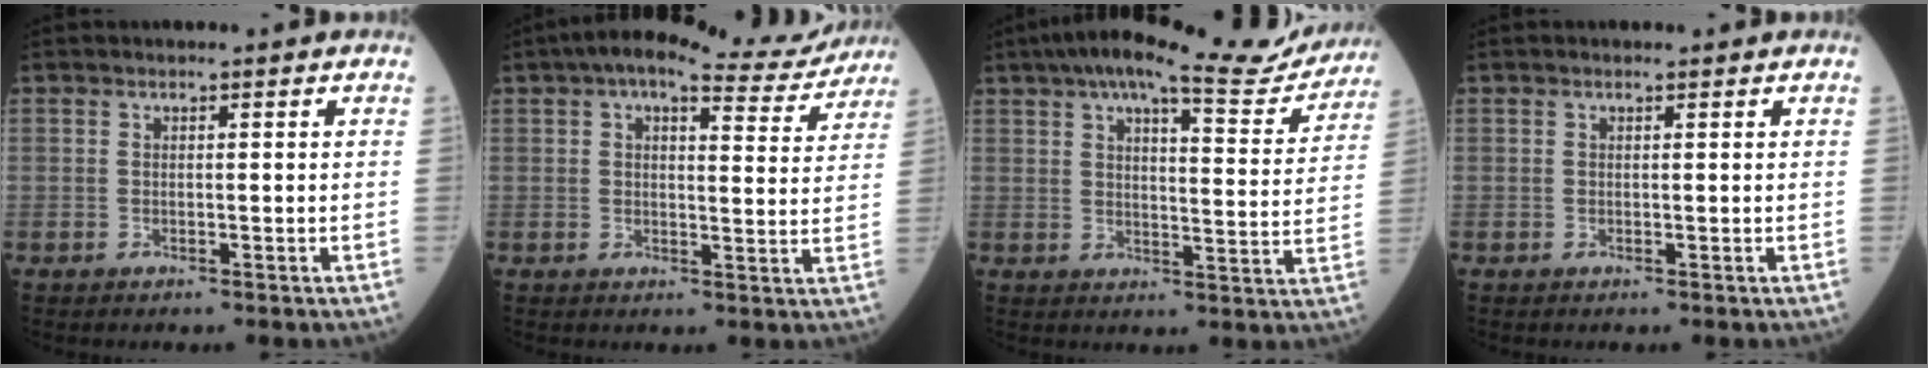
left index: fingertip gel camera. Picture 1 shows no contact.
{"total": 12.0, "force": [10.4, 2.8, 5.2], "torque": [-0.069, 0.011, 0.120]}
{"total": 17.5, "force": [15.4, 2.9, 7.8], "torque": [-0.109, 0.002, 0.193]}
{"total": 0.0}